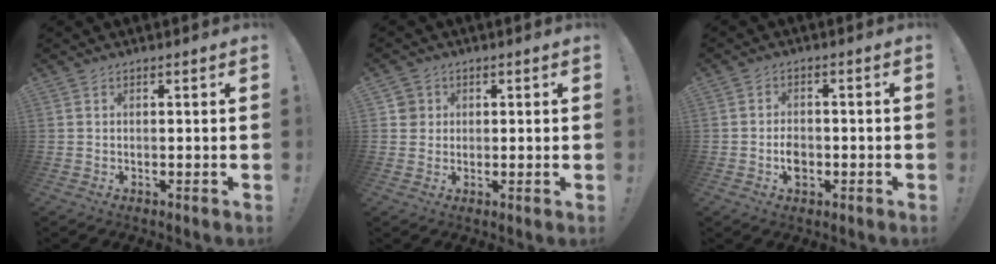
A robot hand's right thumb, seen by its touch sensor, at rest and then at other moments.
{"total": 3.3, "force": [0.7, 3.2, 0.5], "torque": [0.000, 0.002, 0.012]}
{"total": 4.4, "force": [-1.9, 3.3, 2.1], "torque": [-0.023, 0.009, -0.031]}